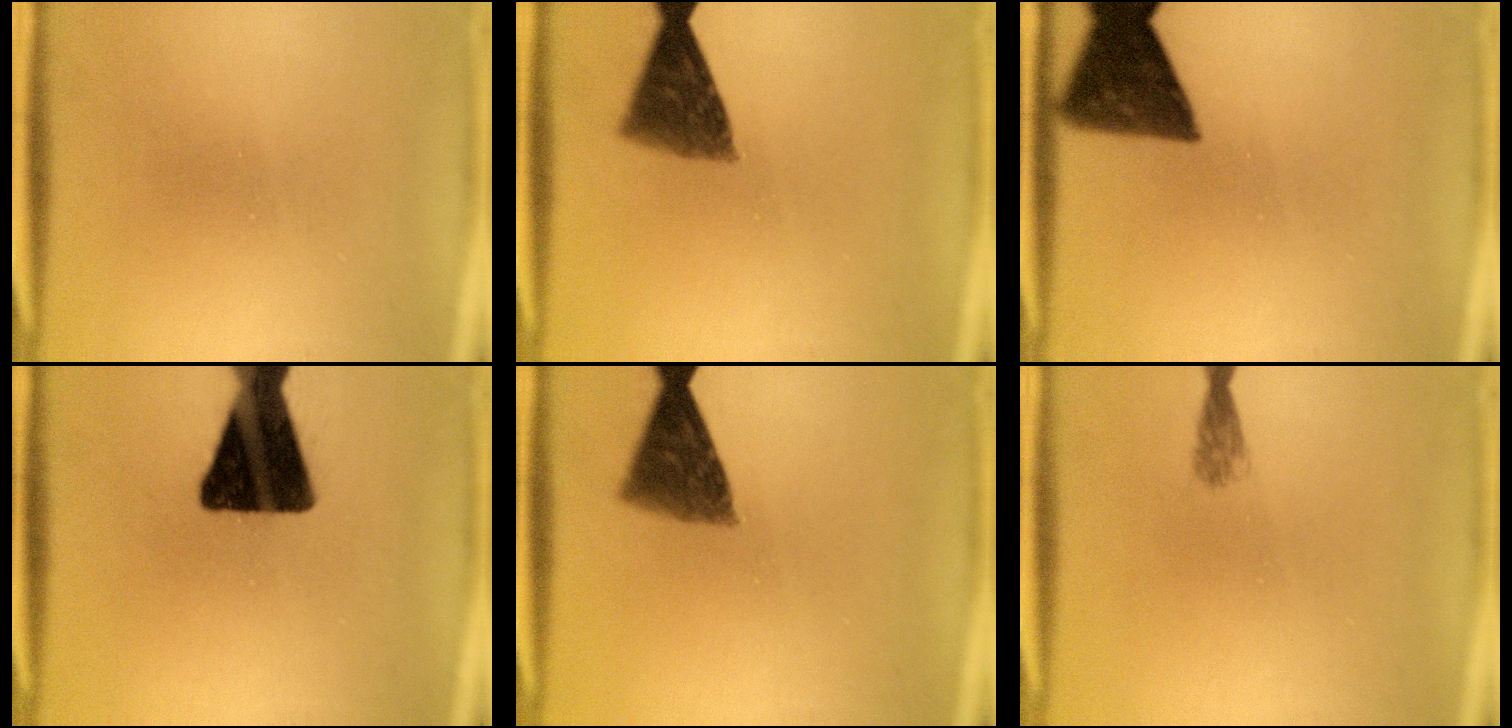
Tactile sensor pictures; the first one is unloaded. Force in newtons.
{"total": 8.2}
{"total": 10.4}
{"total": 17.1}
{"total": 8.2}
{"total": 1.8}